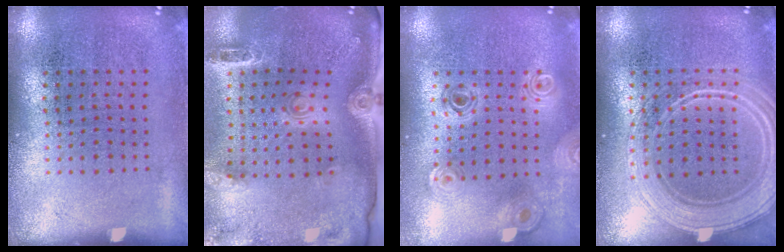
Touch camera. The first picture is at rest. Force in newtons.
{"total": 2.9, "press": 2.0, "slide": 2.0}
{"total": 0.8, "press": 0.8, "slide": 0.1}
{"total": 2.5, "press": 2.5, "slide": 0.4}